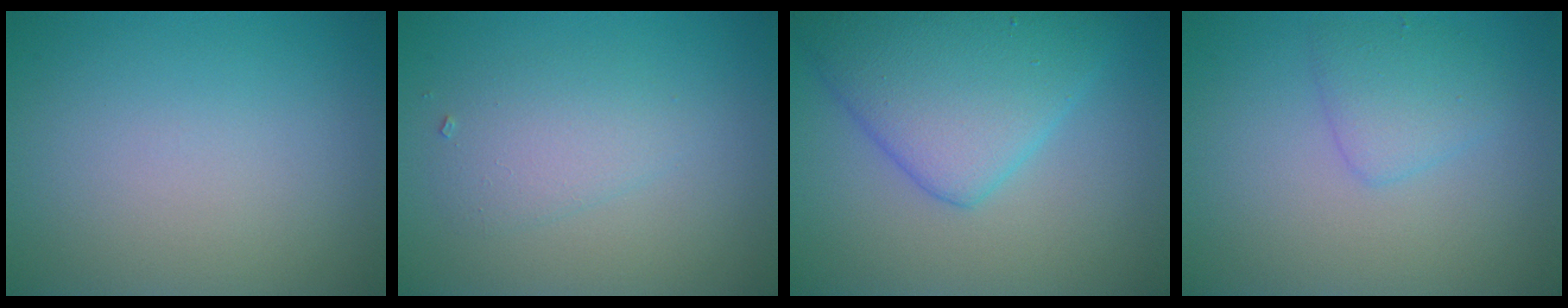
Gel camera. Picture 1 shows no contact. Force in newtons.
{"total": 2.3, "press": 2.3, "slide": 0.2}
{"total": 6.7, "press": 6.7, "slide": 0.1}
{"total": 2.2, "press": 2.2, "slide": 0.1}